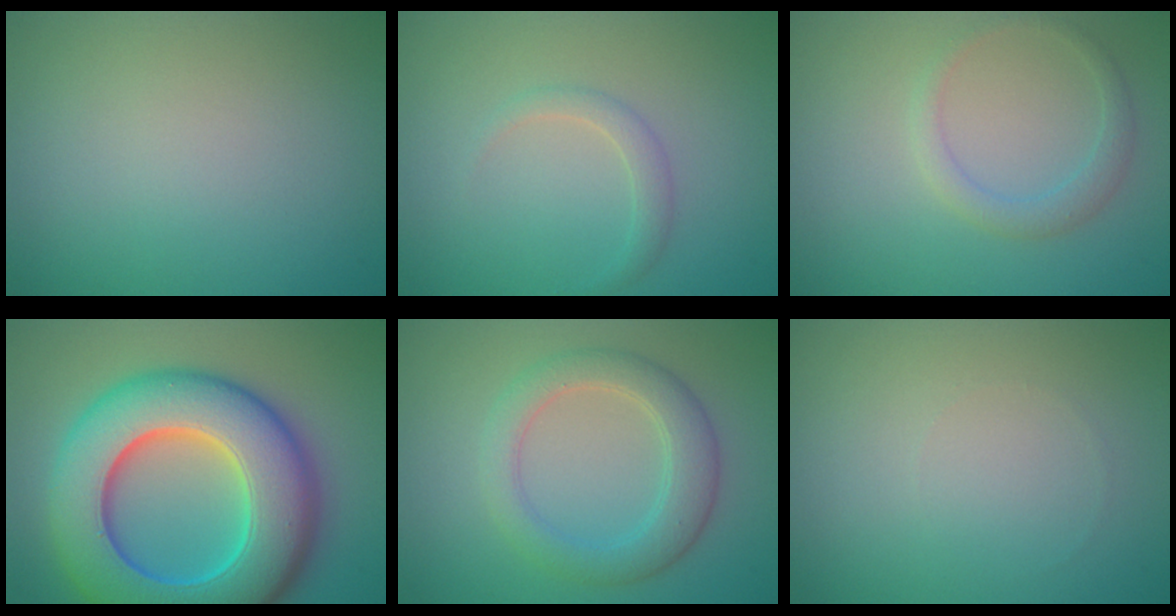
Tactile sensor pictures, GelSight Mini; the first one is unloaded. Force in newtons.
{"total": 1.4, "press": 1.4, "slide": 0.1}
{"total": 1.7, "press": 1.7, "slide": 0.2}
{"total": 13.6, "press": 13.6, "slide": 0.0}
{"total": 3.9, "press": 3.9, "slide": 0.1}
{"total": 0.0}